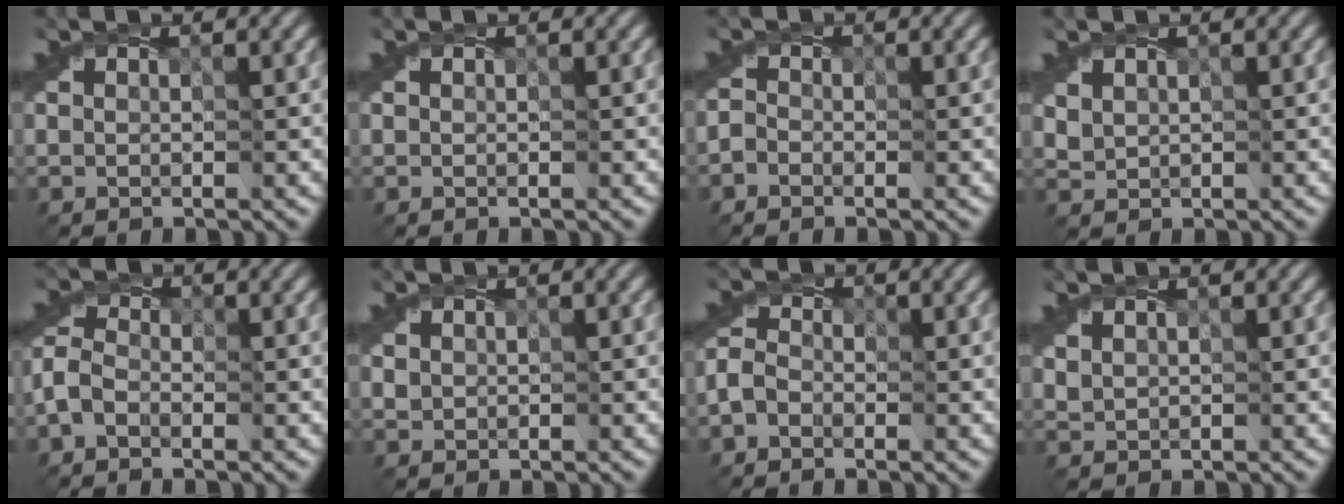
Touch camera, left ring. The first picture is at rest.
{"total": 0.0}
{"total": 1.1, "force": [-0.9, 0.6, -0.1], "torque": [0.001, 0.003, -0.022]}
{"total": 1.2, "force": [1.0, 0.6, 0.0], "torque": [-0.004, 0.003, 0.027]}
{"total": 2.6, "force": [-1.5, 1.7, 1.3], "torque": [-0.035, 0.008, -0.041]}
{"total": 0.7, "force": [0.2, 0.6, -0.2], "torque": [0.004, 0.002, 0.005]}
{"total": 2.2, "force": [-1.4, 1.5, 0.7], "torque": [-0.020, 0.007, -0.037]}
{"total": 0.9, "force": [0.8, 0.4, 0.0], "torque": [-0.005, 0.000, 0.019]}